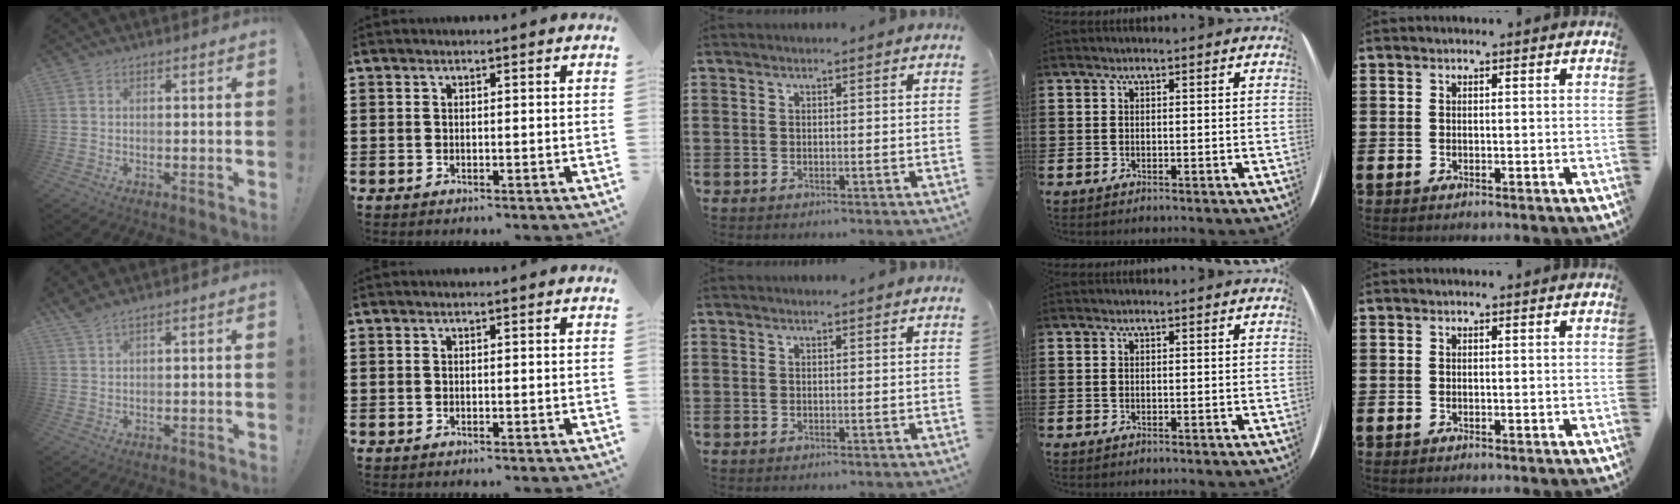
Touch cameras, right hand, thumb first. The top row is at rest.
{"thumb": {"total": 2.7, "force": [2.3, 0.1, 1.4], "torque": [-0.034, -0.011, 0.043]}}